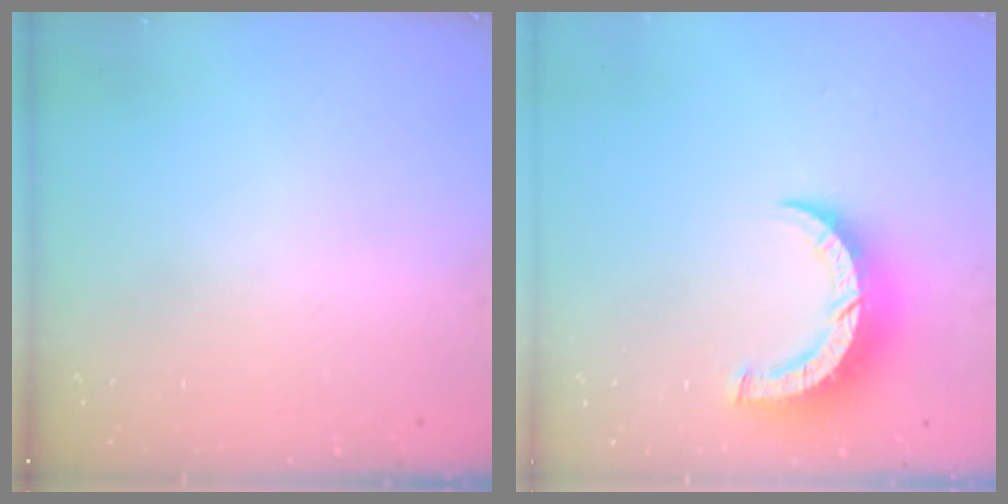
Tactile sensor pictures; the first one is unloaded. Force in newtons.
{"total": 8.0, "press": 7.9, "slide": 0.9}